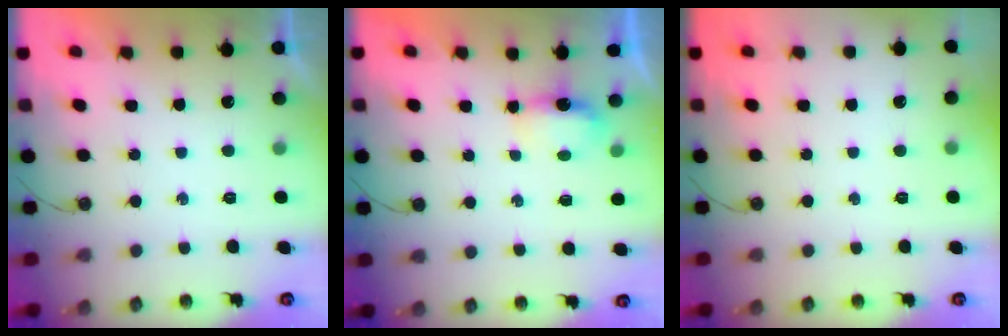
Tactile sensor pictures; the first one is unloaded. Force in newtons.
{"total": 11.1, "press": 5.0, "slide": 9.9}
{"total": 0.0}